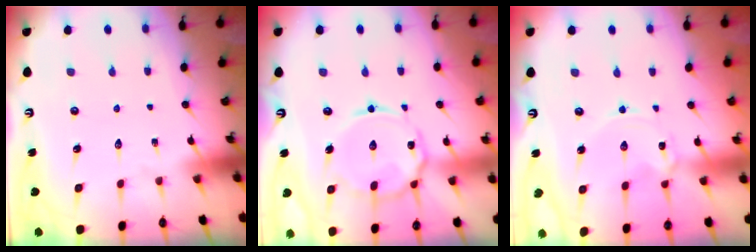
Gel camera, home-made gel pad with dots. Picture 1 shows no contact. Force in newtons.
{"total": 11.2, "press": 11.2, "slide": 0.8}
{"total": 1.4, "press": 1.4, "slide": 0.1}